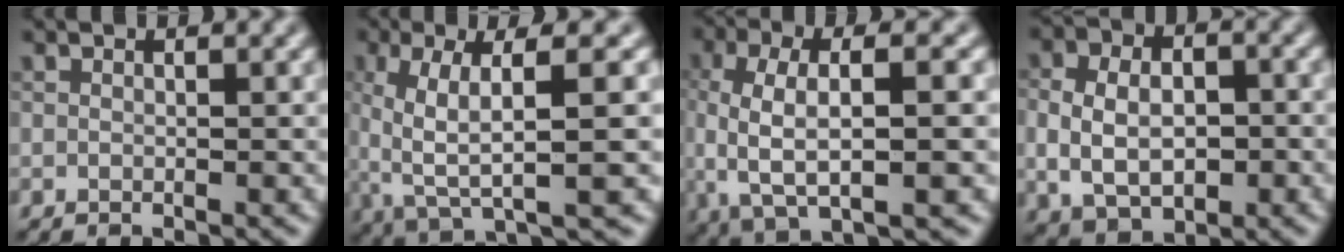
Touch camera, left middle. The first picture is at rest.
{"total": 7.9, "force": [0.5, 2.0, 7.6], "torque": [-0.146, -0.002, 0.009]}
{"total": 7.1, "force": [-0.2, 2.6, 6.6], "torque": [-0.126, 0.002, -0.008]}
{"total": 7.1, "force": [-0.4, 5.0, 5.0], "torque": [-0.082, 0.003, -0.008]}